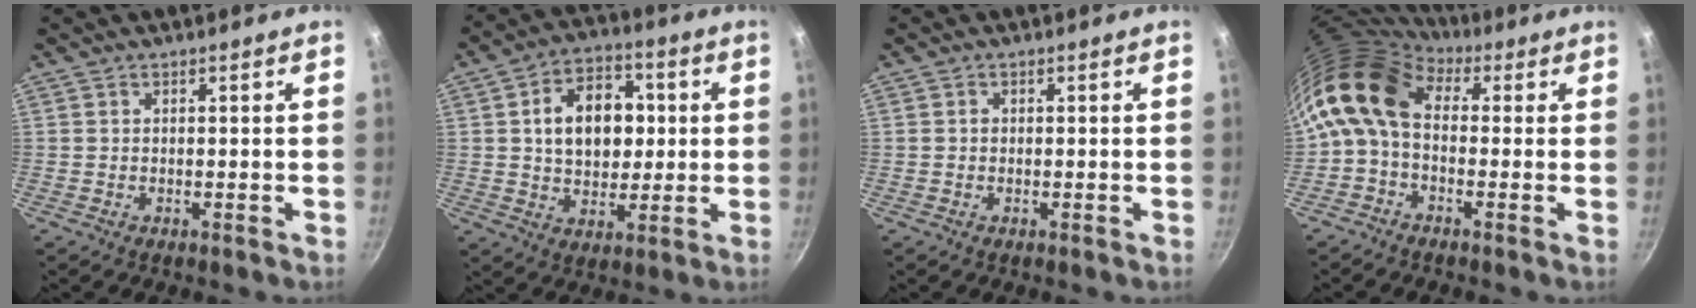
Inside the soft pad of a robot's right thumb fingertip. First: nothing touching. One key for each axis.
{"total": 14.0, "fx": 2.0, "fy": 10.0, "fz": 9.6, "tx": -0.112, "ty": 0.012, "tz": 0.027}
{"total": 0.6, "fx": 0.0, "fy": 0.6, "fz": 0.2, "tx": -0.002, "ty": 0.004, "tz": 0.000}
{"total": 11.2, "fx": 1.3, "fy": 7.5, "fz": 8.2, "tx": -0.148, "ty": 0.025, "tz": 0.000}